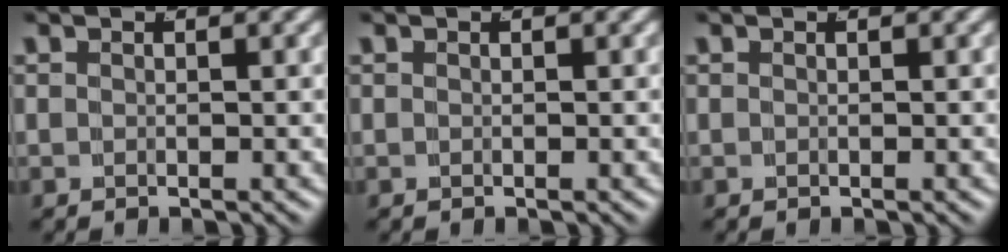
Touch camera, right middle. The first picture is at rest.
{"total": 0.0}
{"total": 0.0}